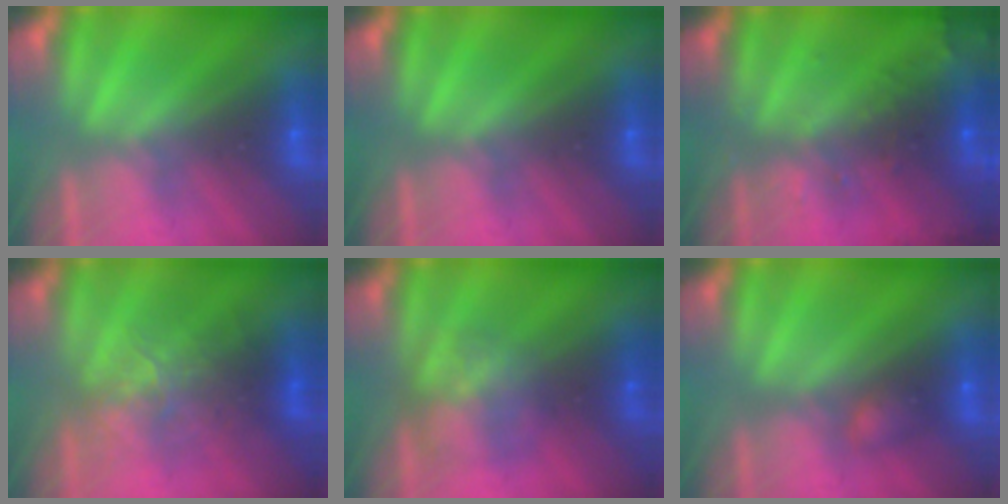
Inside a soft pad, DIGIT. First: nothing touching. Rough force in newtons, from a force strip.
{"total": 0.0}
{"total": 7.4}
{"total": 2.4}
{"total": 2.9}
{"total": 2.2}